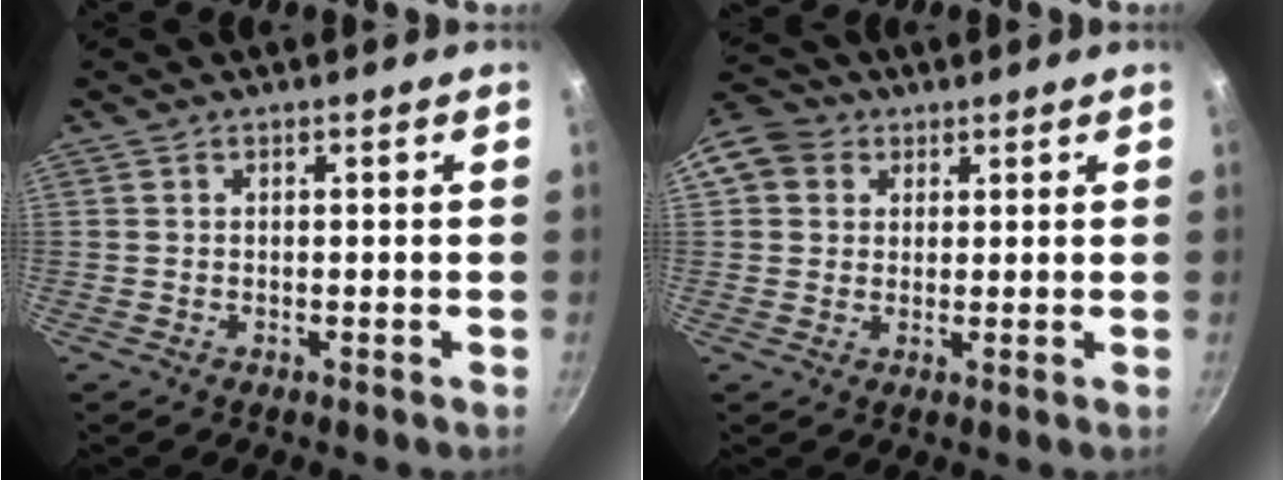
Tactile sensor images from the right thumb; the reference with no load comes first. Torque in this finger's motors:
{"motor_torque": [-1.20, 1.40, 0.03, -0.26, 0.07]}